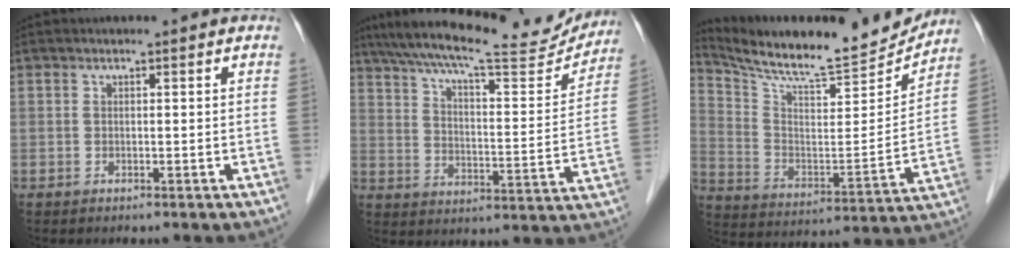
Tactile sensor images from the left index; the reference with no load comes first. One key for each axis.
{"total": 21.6, "fx": 19.3, "fy": 3.0, "fz": 9.3, "tx": -0.159, "ty": -0.018, "tz": 0.262}
{"total": 18.5, "fx": 17.1, "fy": 1.7, "fz": 6.6, "tx": -0.129, "ty": -0.042, "tz": 0.266}